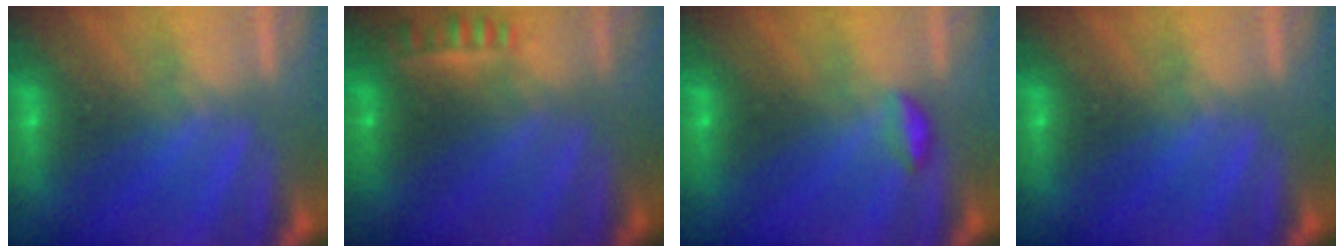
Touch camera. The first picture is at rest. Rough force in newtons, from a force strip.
{"total": 2.3}
{"total": 2.9}
{"total": 0.0}